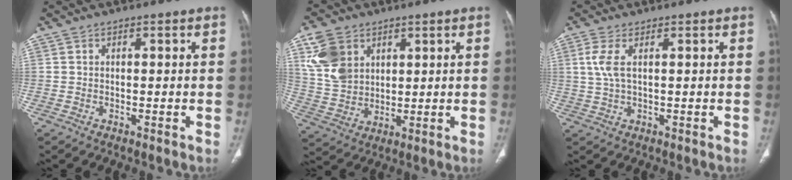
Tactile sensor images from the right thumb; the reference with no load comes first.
{"total": 10.9, "force": [4.7, 8.0, 5.7], "torque": [-0.101, -0.016, 0.105]}
{"total": 4.2, "force": [1.2, 1.6, 3.8], "torque": [-0.106, 0.006, 0.030]}